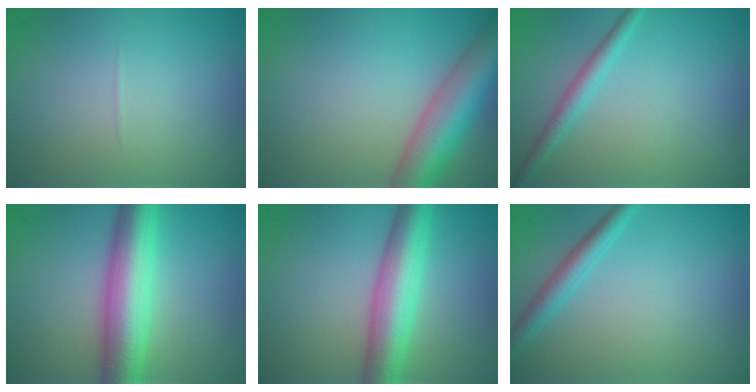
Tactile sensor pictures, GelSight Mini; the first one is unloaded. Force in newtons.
{"total": 8.1, "press": 8.1, "slide": 0.2}
{"total": 2.0, "press": 2.0, "slide": 0.1}
{"total": 7.9, "press": 7.9, "slide": 0.1}
{"total": 6.8, "press": 6.8, "slide": 0.1}
{"total": 2.4, "press": 2.4, "slide": 0.1}